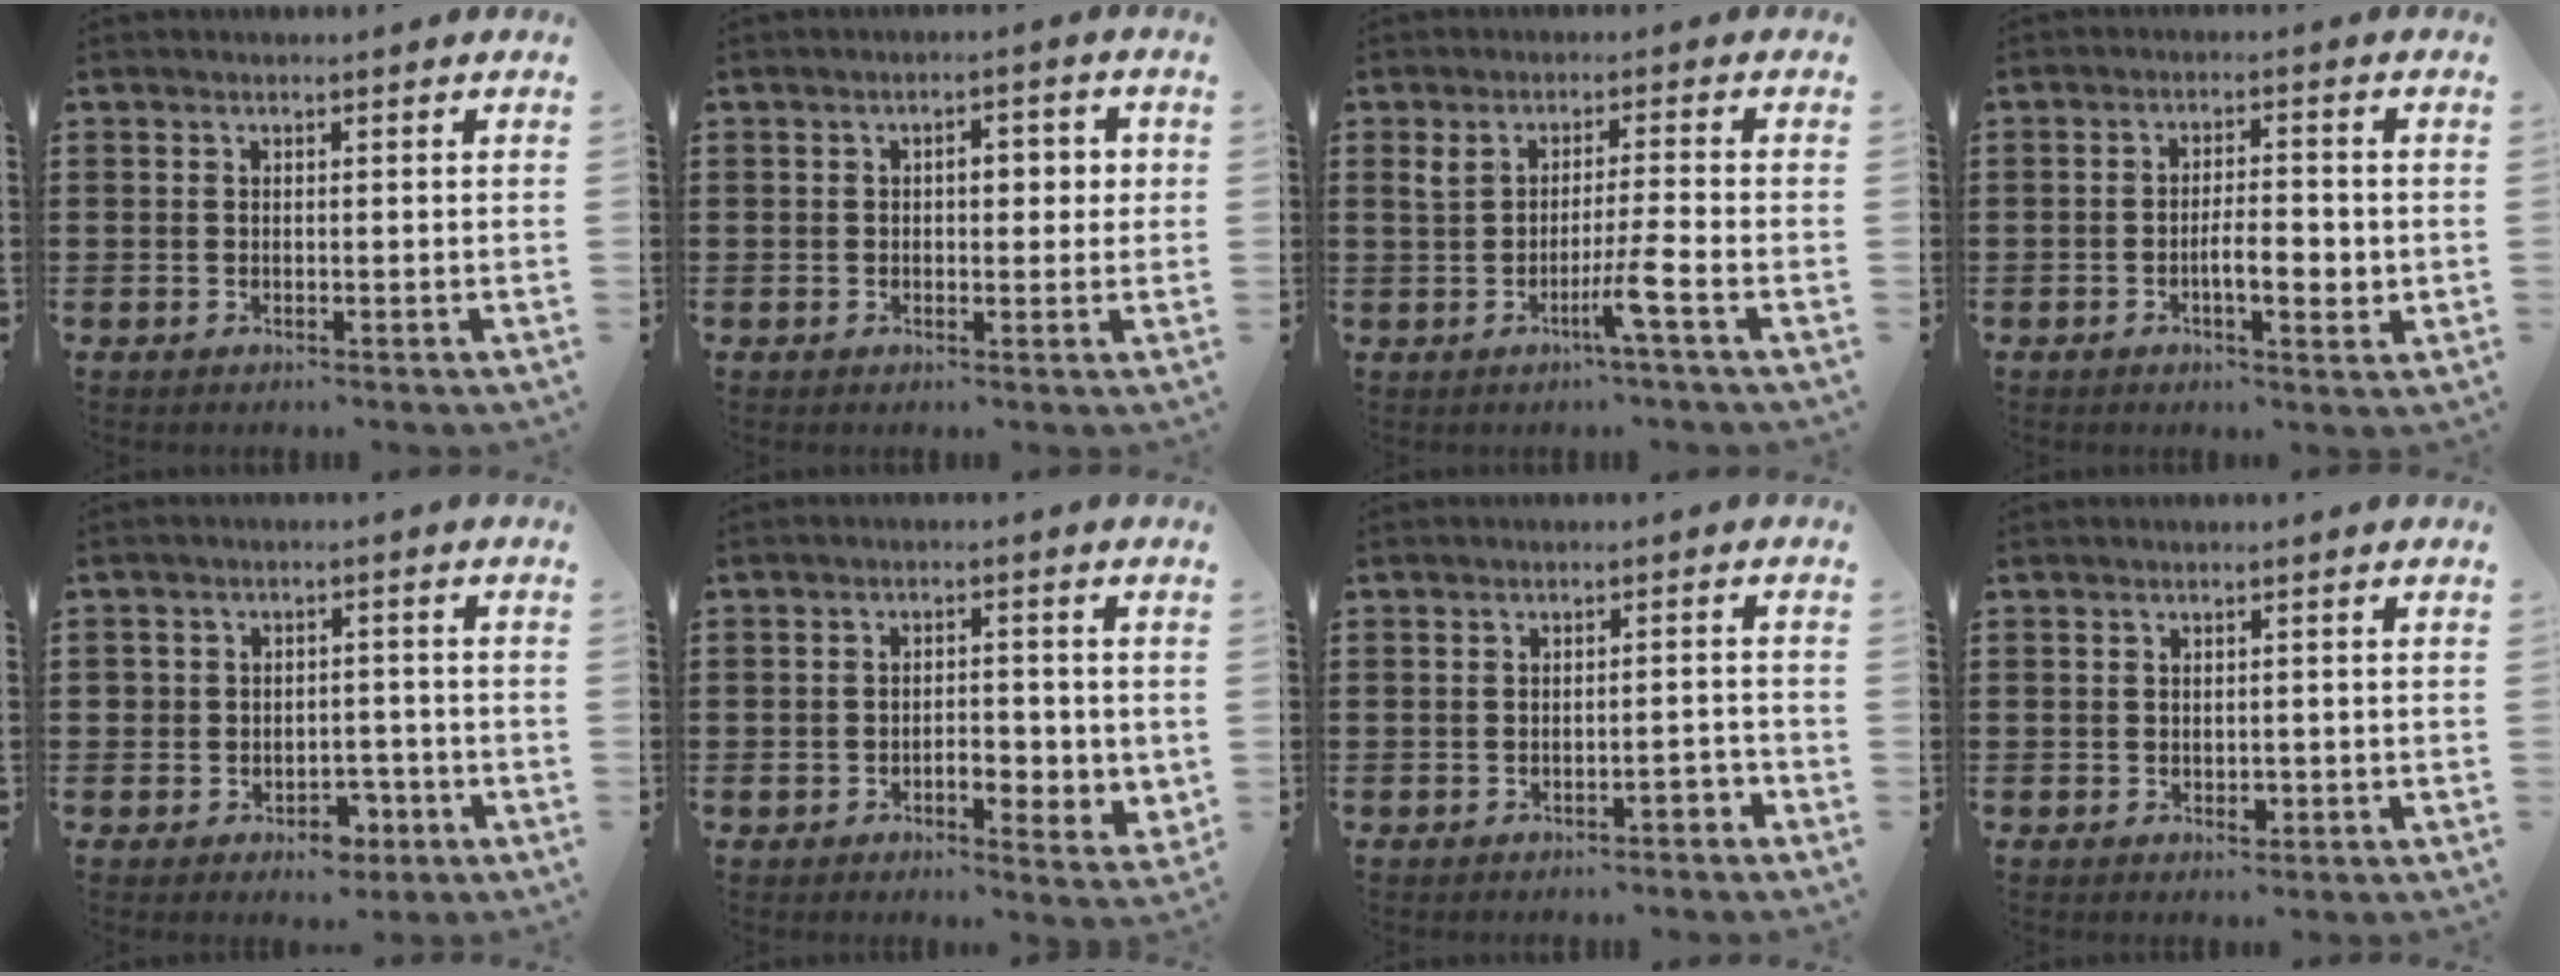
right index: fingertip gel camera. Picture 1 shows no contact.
{"total": 3.4, "force": [0.3, 1.8, 2.9], "torque": [-0.041, 0.004, -0.003]}
{"total": 5.5, "force": [-2.1, -0.6, 5.0], "torque": [-0.090, -0.013, -0.041]}
{"total": 5.2, "force": [-1.2, 1.9, 4.7], "torque": [-0.074, 0.004, -0.025]}
{"total": 3.6, "force": [-1.9, 2.7, 1.7], "torque": [-0.035, 0.007, -0.037]}
{"total": 4.7, "force": [-1.3, 2.9, 3.5], "torque": [-0.049, 0.004, -0.028]}
{"total": 2.0, "force": [-1.6, 0.3, 1.2], "torque": [-0.024, 0.003, -0.033]}
{"total": 1.4, "force": [-0.2, 1.0, 1.0], "torque": [-0.019, 0.001, -0.004]}